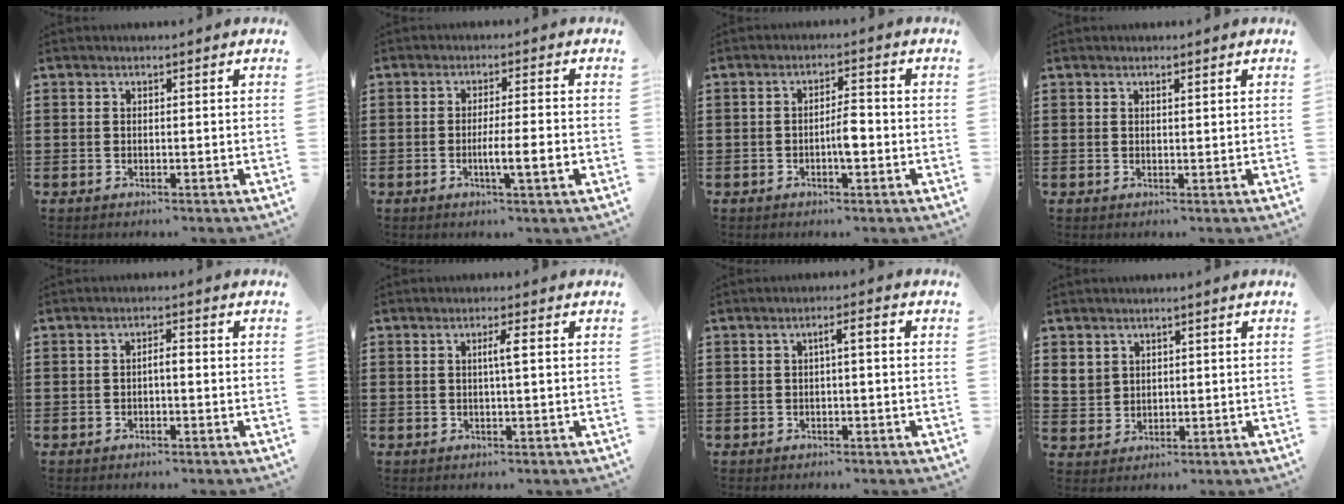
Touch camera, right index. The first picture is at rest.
{"total": 5.1, "force": [-1.5, 0.3, 4.8], "torque": [-0.080, -0.007, -0.026]}
{"total": 3.8, "force": [-1.1, 1.0, 3.5], "torque": [-0.070, 0.002, -0.022]}
{"total": 0.6, "force": [0.4, 0.1, 0.4], "torque": [-0.009, 0.001, 0.008]}
{"total": 1.6, "force": [-0.4, 0.4, 1.5], "torque": [-0.028, 0.002, -0.009]}
{"total": 2.2, "force": [0.3, -0.1, 2.2], "torque": [-0.042, 0.000, 0.002]}
{"total": 2.0, "force": [-0.3, 0.1, 2.0], "torque": [-0.036, 0.000, -0.007]}
{"total": 3.0, "force": [1.7, 2.5, 0.6], "torque": [-0.024, 0.009, 0.033]}